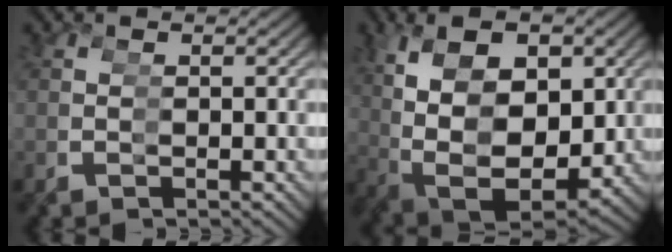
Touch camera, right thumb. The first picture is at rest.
{"total": 11.5, "force": [0.5, 8.8, 7.4], "torque": [-0.178, -0.031, 0.025]}